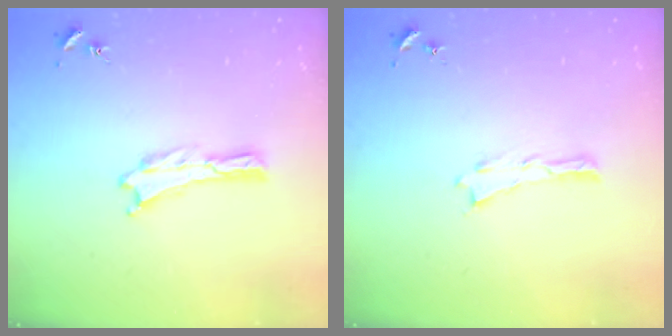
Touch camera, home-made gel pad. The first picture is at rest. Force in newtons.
{"total": 0.0}